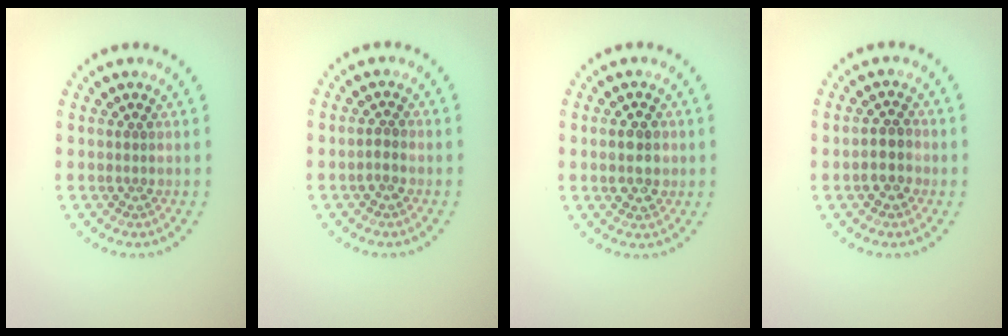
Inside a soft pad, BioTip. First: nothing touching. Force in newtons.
{"total": 0.6, "press": 0.6, "slide": 0.2}
{"total": 3.3, "press": 3.3, "slide": 0.5}
{"total": 2.3, "press": 2.1, "slide": 0.8}